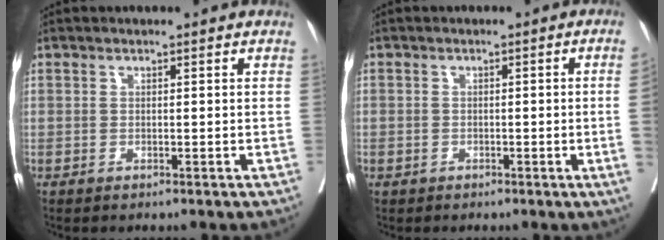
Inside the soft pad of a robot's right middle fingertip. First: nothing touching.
{"total": 2.3, "force": [-0.6, -0.1, 2.2], "torque": [-0.030, 0.006, -0.009]}